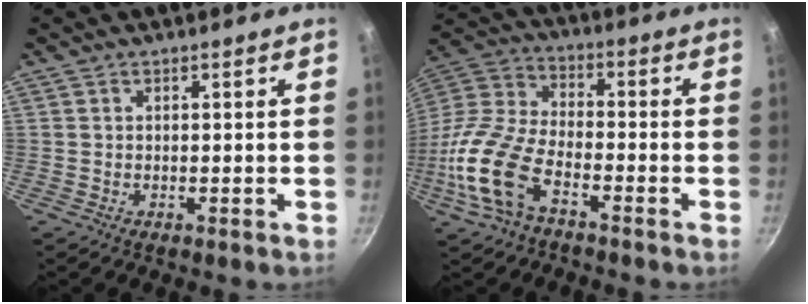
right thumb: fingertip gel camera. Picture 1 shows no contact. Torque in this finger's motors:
{"motor_torque": [0.33, 0.36, 1.73, -1.04, 0.62]}